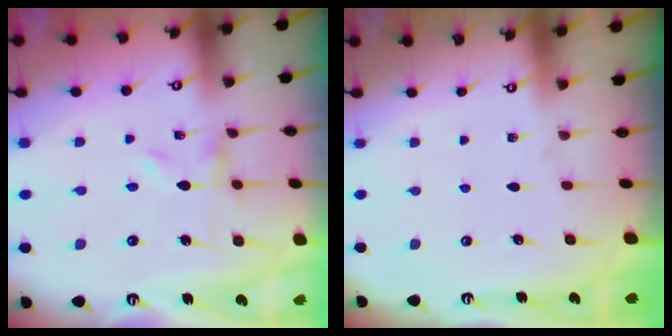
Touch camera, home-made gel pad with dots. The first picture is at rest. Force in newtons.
{"total": 0.0}